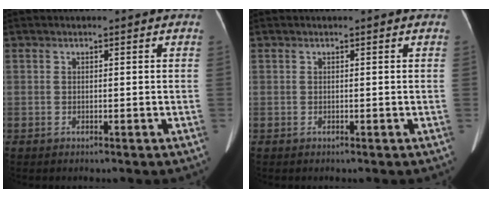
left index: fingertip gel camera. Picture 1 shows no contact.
{"total": 0.0}